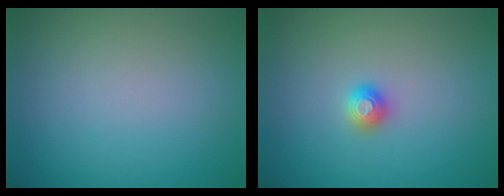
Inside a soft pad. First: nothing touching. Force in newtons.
{"total": 1.1, "press": 1.1, "slide": 0.0}